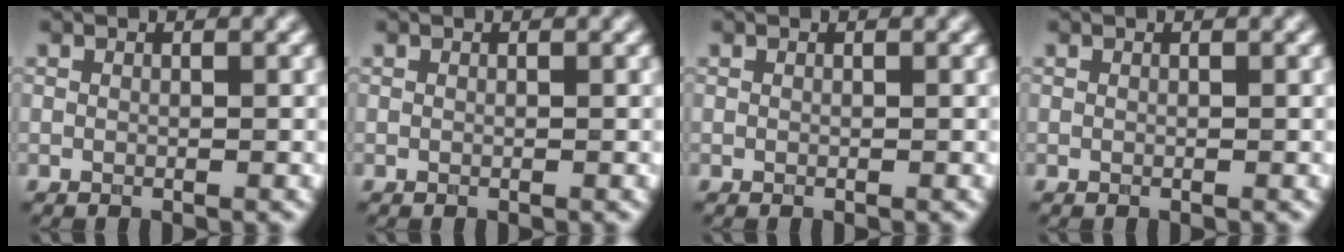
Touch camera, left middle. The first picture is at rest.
{"total": 0.0}
{"total": 0.0}
{"total": 0.0}